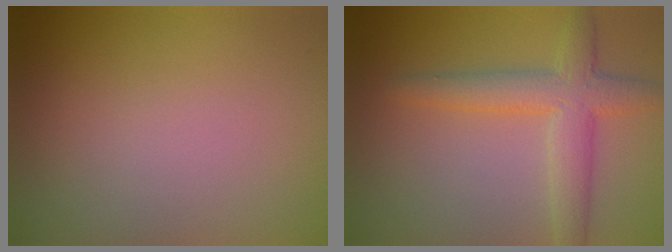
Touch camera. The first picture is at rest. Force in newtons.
{"total": 4.6, "press": 4.6, "slide": 0.2}